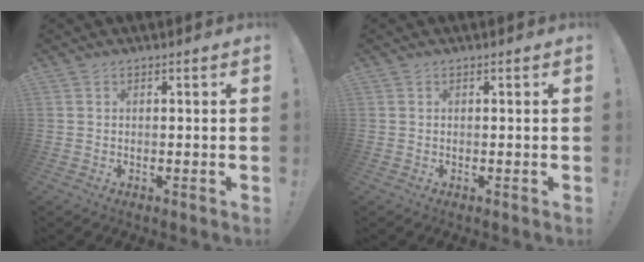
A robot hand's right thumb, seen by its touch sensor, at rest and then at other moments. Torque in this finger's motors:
{"motor_torque": [0.00, 0.00, 0.04, -0.04, 0.00]}